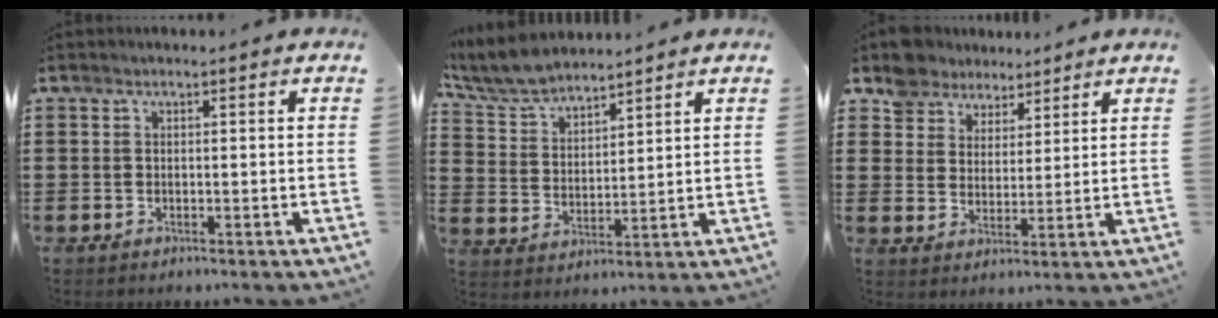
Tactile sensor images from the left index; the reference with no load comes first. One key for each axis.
{"total": 6.9, "fx": 6.3, "fy": 1.5, "fz": 2.4, "tx": -0.071, "ty": -0.018, "tz": 0.117}
{"total": 5.5, "fx": 4.5, "fy": 3.1, "fz": -0.7, "tx": -0.019, "ty": -0.015, "tz": 0.085}